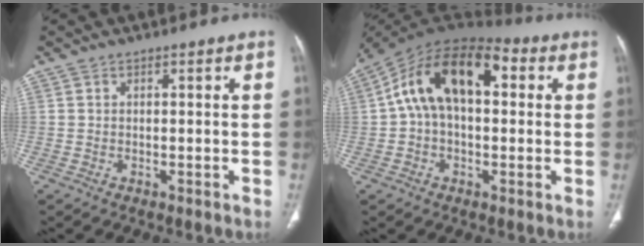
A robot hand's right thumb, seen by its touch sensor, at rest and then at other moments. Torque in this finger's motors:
{"motor_torque": [0.03, 2.74, 1.05, 0.22, 0.46]}